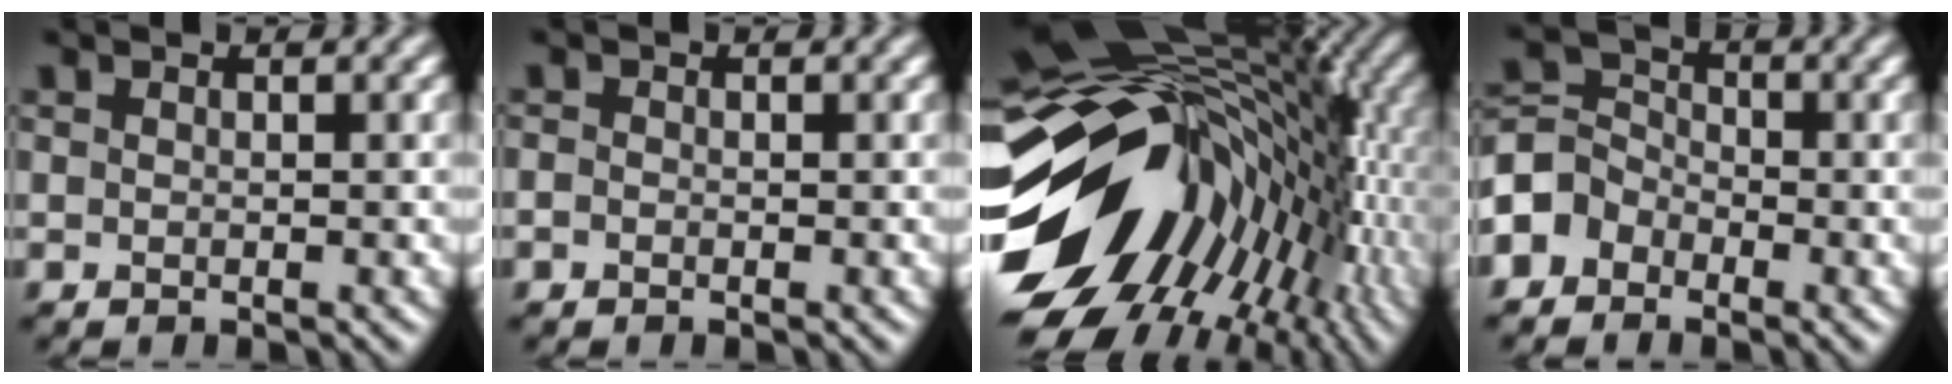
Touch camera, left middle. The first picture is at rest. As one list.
[{"total": 0.6, "force": [-0.6, 0.2, -0.1], "torque": [0.008, -0.001, -0.017]}, {"total": 17.8, "force": [-1.1, 11.6, 13.4], "torque": [-0.194, -0.008, -0.012]}, {"total": 3.9, "force": [-2.6, 2.8, 0.8], "torque": [-0.011, 0.010, -0.073]}]